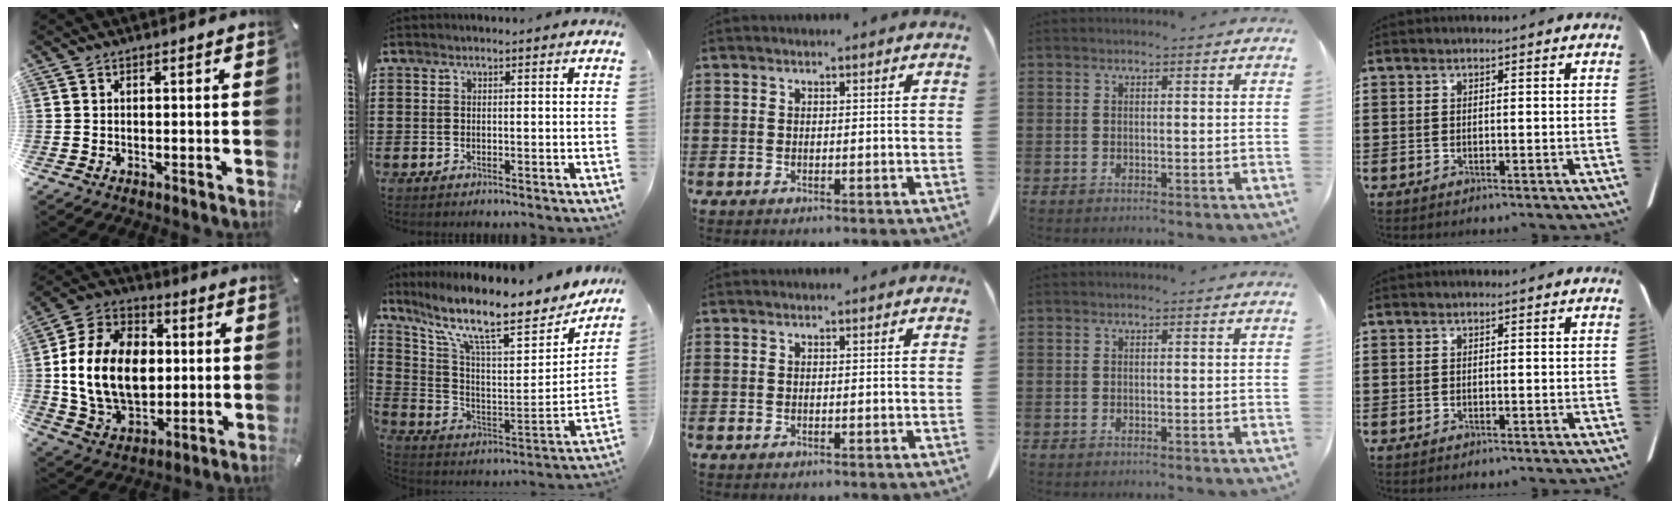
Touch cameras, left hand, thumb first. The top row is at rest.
{"thumb": {"total": 18.5, "force": [0.1, 14.1, 12.0], "torque": [-0.266, 0.004, 0.001]}, "index": {"total": 13.2, "force": [10.1, 2.4, 8.1], "torque": [-0.173, -0.074, 0.161]}}